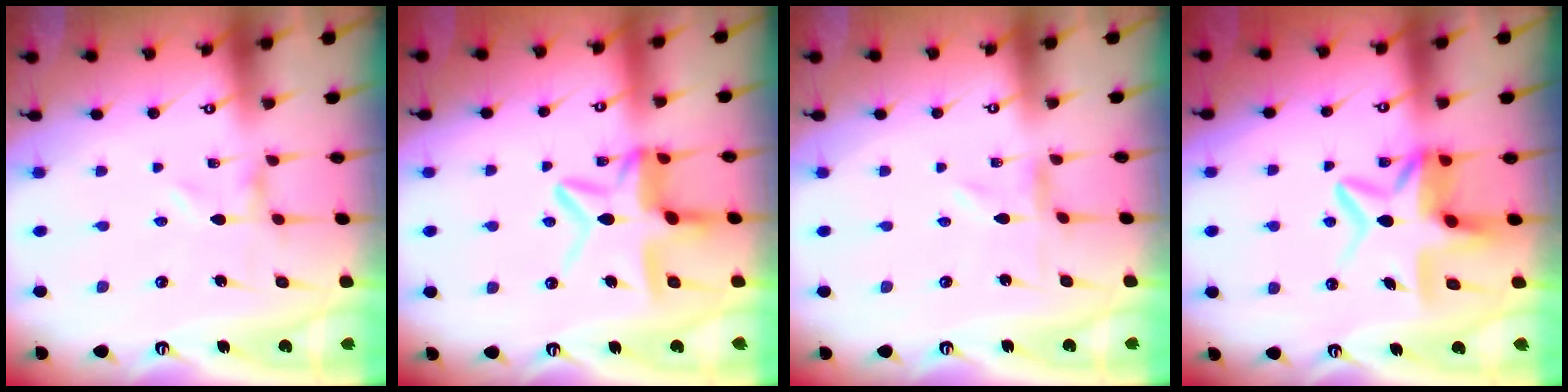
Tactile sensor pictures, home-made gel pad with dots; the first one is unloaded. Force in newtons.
{"total": 12.0, "press": 12.0, "slide": 1.1}
{"total": 0.0}
{"total": 11.5, "press": 11.3, "slide": 1.8}